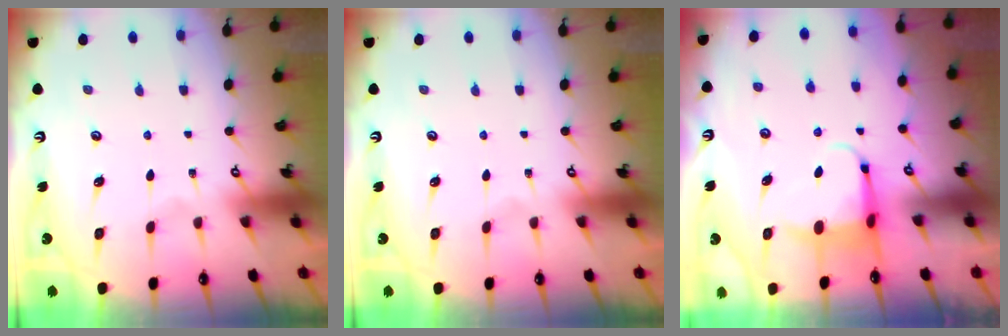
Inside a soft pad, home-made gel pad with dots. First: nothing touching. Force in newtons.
{"total": 0.0}
{"total": 5.0, "press": 4.9, "slide": 1.1}